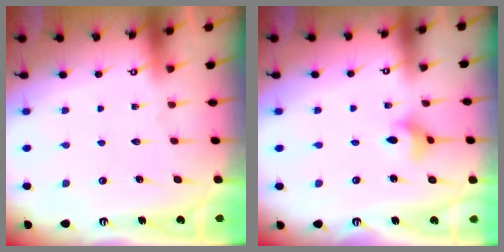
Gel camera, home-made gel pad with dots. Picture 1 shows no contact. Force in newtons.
{"total": 4.1, "press": 4.1, "slide": 0.1}